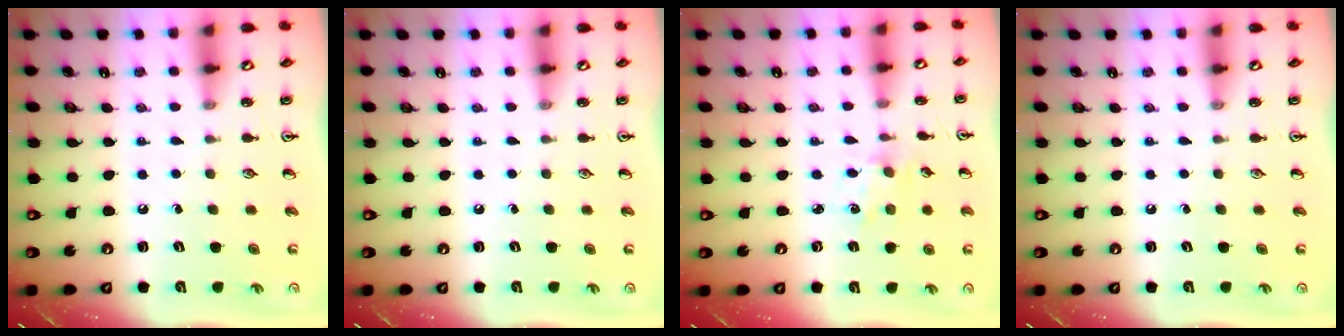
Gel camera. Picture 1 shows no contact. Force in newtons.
{"total": 0.0}
{"total": 1.9, "press": 1.9, "slide": 0.3}
{"total": 0.0}